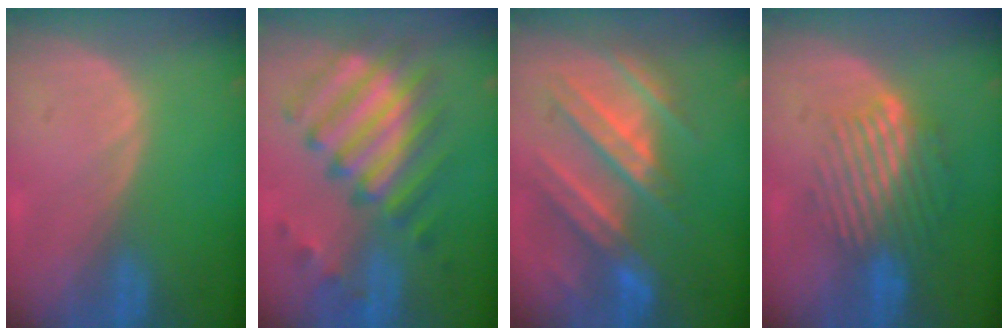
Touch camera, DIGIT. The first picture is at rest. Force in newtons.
{"total": 10.2, "press": 9.9, "slide": 2.6}
{"total": 9.9, "press": 9.5, "slide": 2.8}
{"total": 9.5, "press": 7.9, "slide": 5.2}